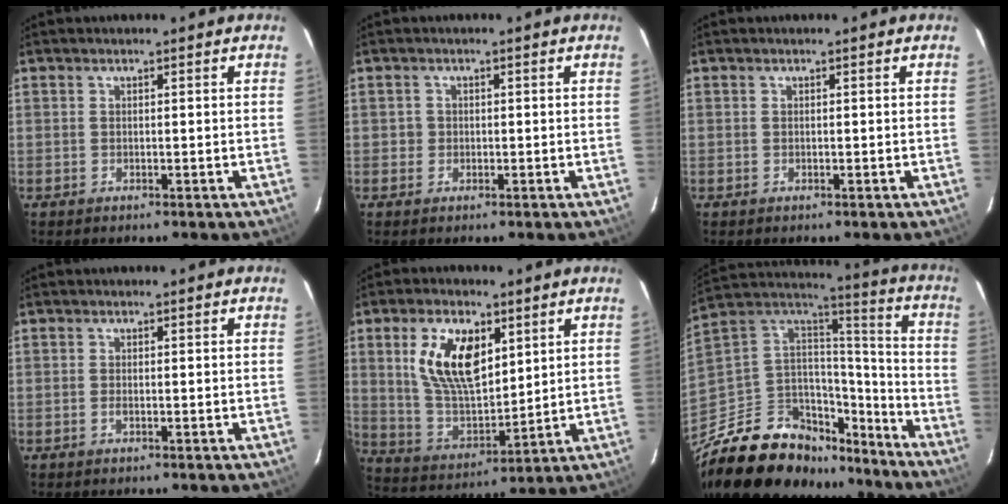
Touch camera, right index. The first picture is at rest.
{"total": 1.5, "force": [-0.2, 1.5, 0.1], "torque": [0.002, 0.002, -0.003]}
{"total": 0.0}
{"total": 0.7, "force": [-0.2, 0.1, 0.6], "torque": [-0.011, 0.000, -0.005]}
{"total": 14.6, "force": [5.5, 7.5, 11.3], "torque": [-0.214, 0.008, 0.115]}
{"total": 27.9, "force": [-19.7, 14.3, 13.6], "torque": [-0.286, 0.039, -0.306]}